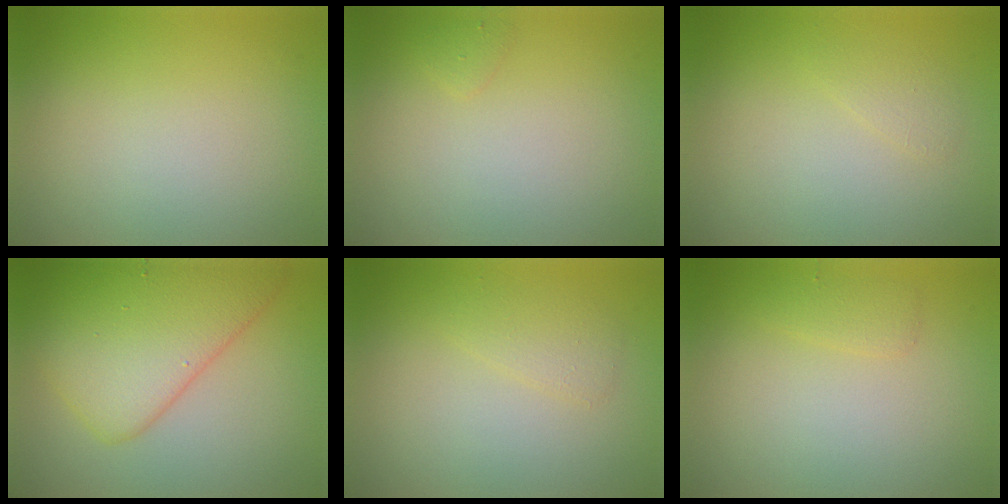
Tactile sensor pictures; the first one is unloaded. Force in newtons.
{"total": 0.6, "press": 0.6, "slide": 0.1}
{"total": 0.9, "press": 0.9, "slide": 0.1}
{"total": 8.1, "press": 8.1, "slide": 0.1}
{"total": 1.4, "press": 1.4, "slide": 0.1}
{"total": 1.0, "press": 1.0, "slide": 0.1}